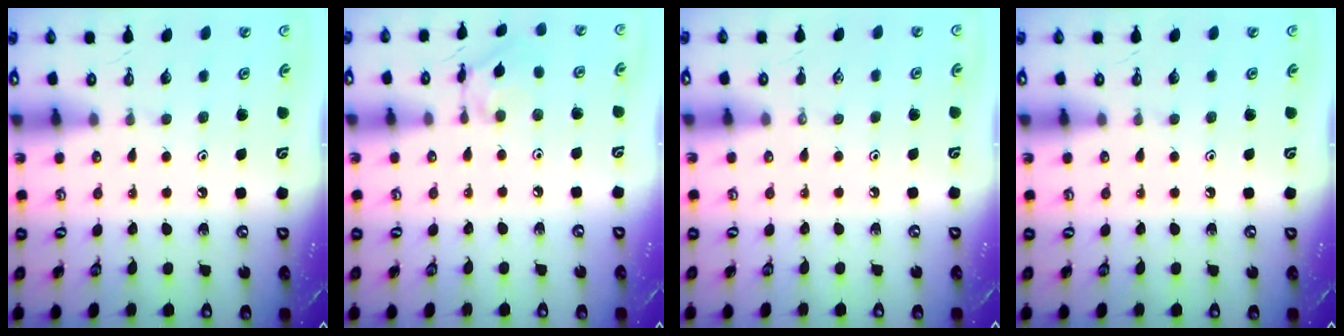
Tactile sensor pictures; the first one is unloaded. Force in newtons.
{"total": 8.4, "press": 8.4, "slide": 0.5}
{"total": 0.0}
{"total": 0.0}